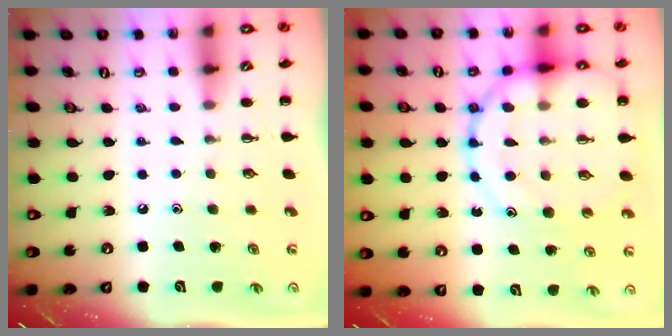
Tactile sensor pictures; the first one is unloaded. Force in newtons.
{"total": 20.6, "press": 20.4, "slide": 2.8}